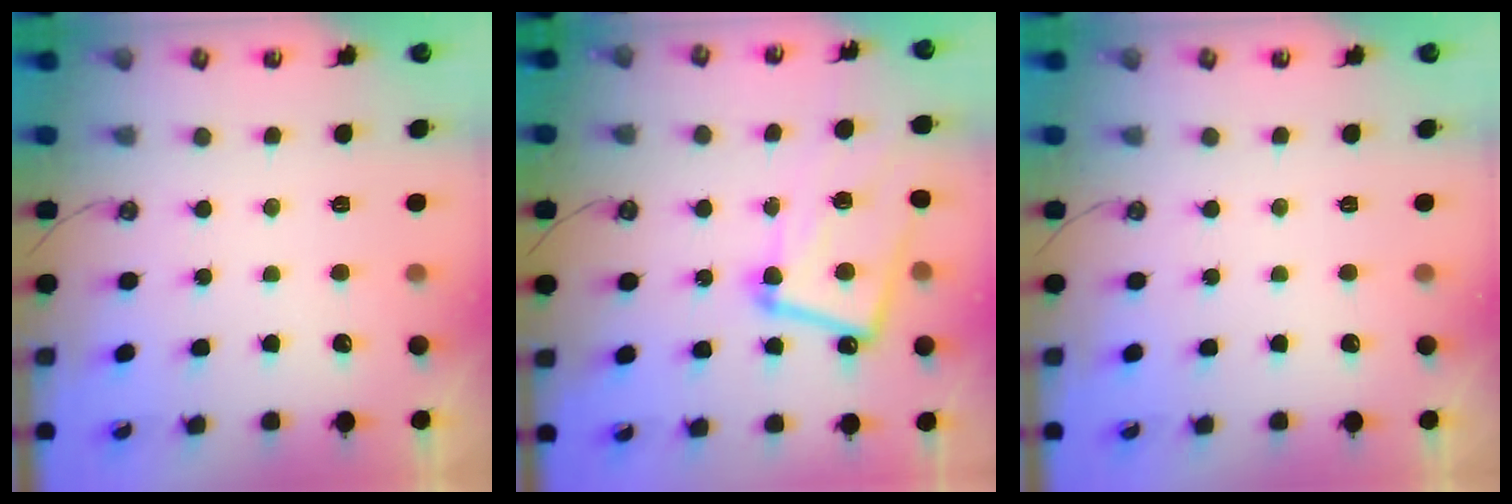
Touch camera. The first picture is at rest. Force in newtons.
{"total": 15.2, "press": 15.1, "slide": 2.0}
{"total": 0.0}